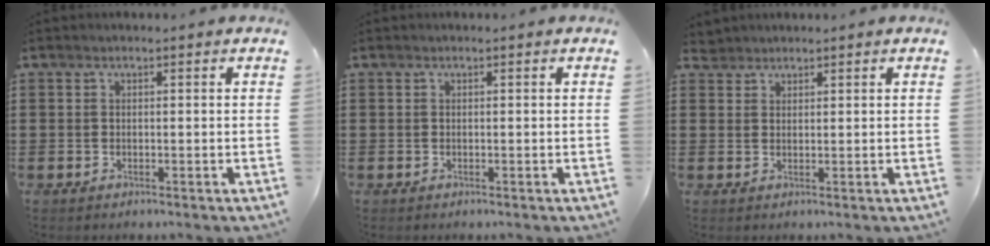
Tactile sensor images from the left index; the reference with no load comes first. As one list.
[{"total": 0.0}, {"total": 1.7, "force": [1.6, 0.6, -0.1], "torque": [-0.004, 0.003, 0.032]}]